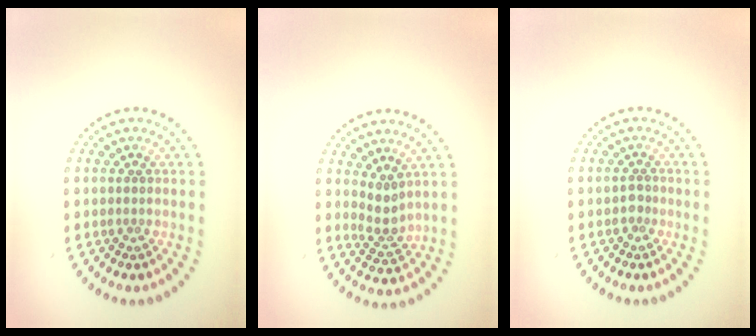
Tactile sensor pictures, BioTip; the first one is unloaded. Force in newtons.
{"total": 2.2, "press": 1.5, "slide": 1.6}
{"total": 0.9, "press": 0.7, "slide": 0.6}